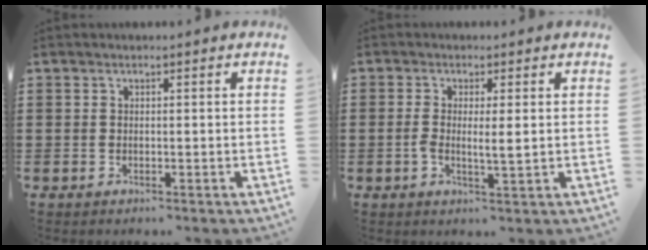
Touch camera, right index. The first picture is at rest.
{"total": 2.9, "force": [0.0, 0.5, 2.8], "torque": [-0.054, -0.001, -0.002]}